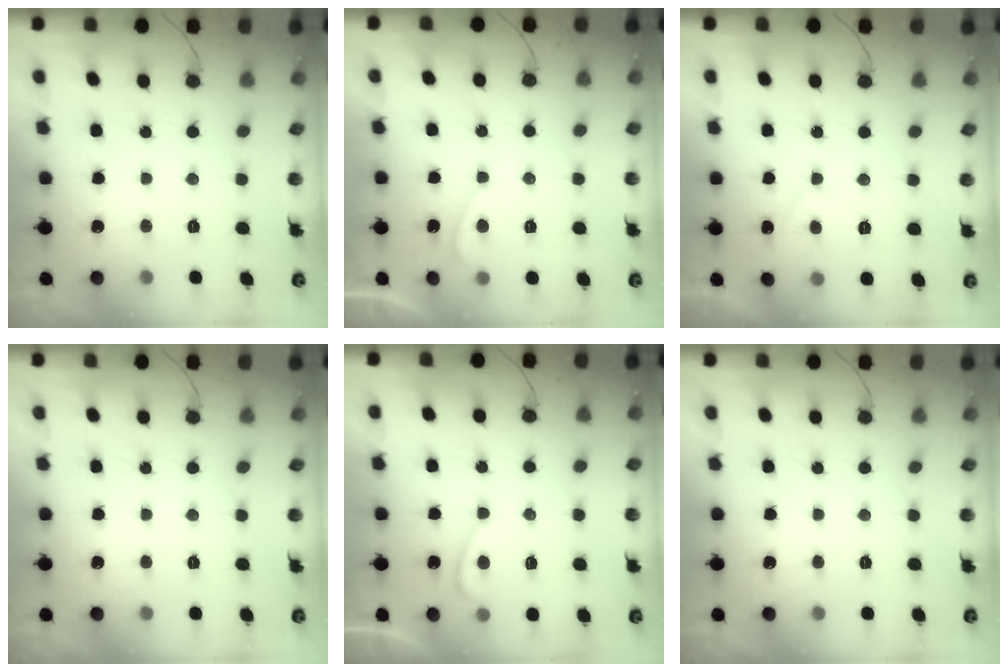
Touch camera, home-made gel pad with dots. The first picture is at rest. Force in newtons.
{"total": 0.7, "press": 0.4, "slide": 0.5}
{"total": 2.8, "press": 2.7, "slide": 0.6}
{"total": 0.0}
{"total": 4.0, "press": 3.9, "slide": 0.6}
{"total": 0.0}